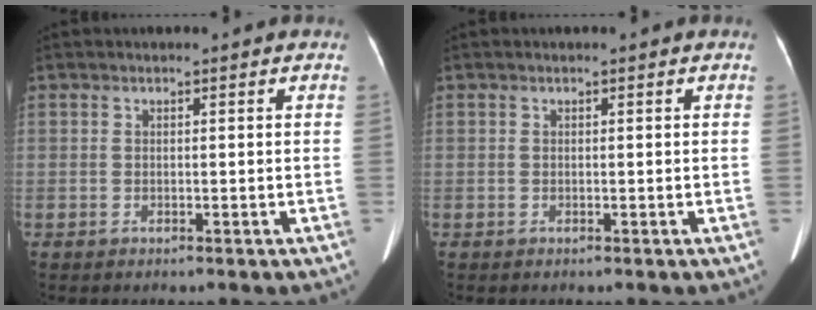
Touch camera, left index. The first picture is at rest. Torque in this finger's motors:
{"motor_torque": [0.03, 0.04, 0.00, 0.00]}